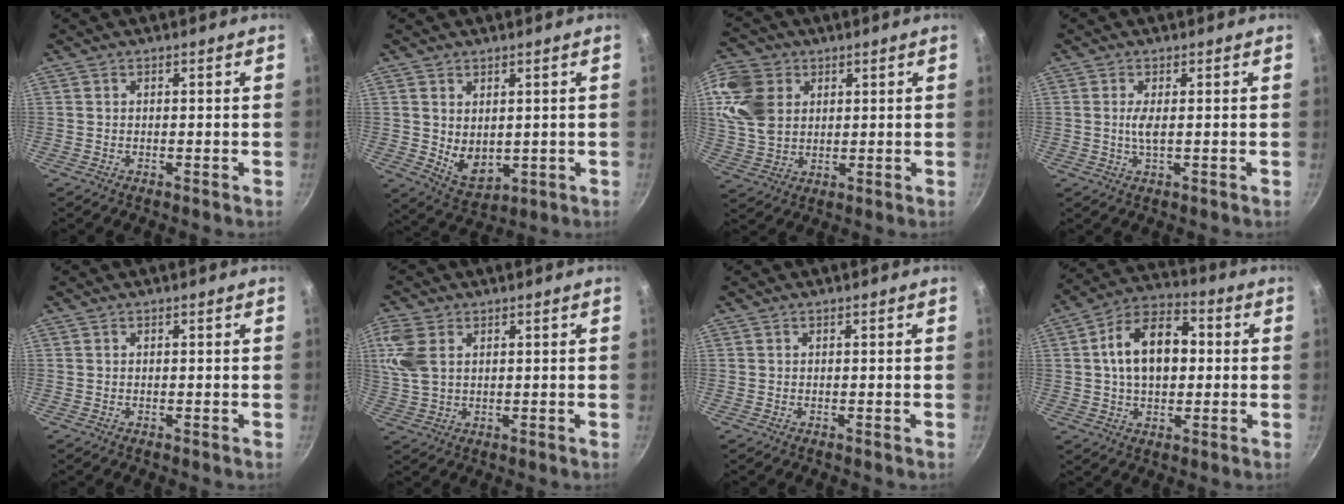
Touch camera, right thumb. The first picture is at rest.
{"total": 6.7, "force": [1.1, 4.6, 4.7], "torque": [-0.062, -0.022, 0.038]}
{"total": 11.8, "force": [3.7, 9.1, 6.5], "torque": [-0.108, -0.007, 0.074]}
{"total": 2.6, "force": [0.2, 0.6, 2.5], "torque": [-0.056, -0.001, 0.004]}
{"total": 0.0}
{"total": 8.2, "force": [2.6, 5.4, 5.5], "torque": [-0.120, 0.002, 0.053]}
{"total": 0.0}
{"total": 14.4, "force": [1.5, 9.3, 11.0], "torque": [-0.150, 0.028, 0.012]}